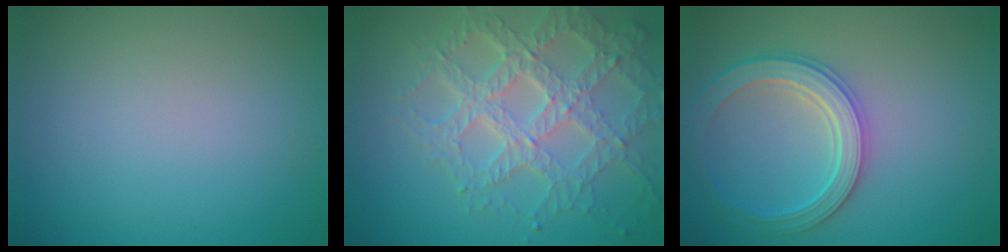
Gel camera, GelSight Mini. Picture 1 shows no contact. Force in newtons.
{"total": 7.0, "press": 5.0, "slide": 4.9}
{"total": 4.1, "press": 4.0, "slide": 1.1}